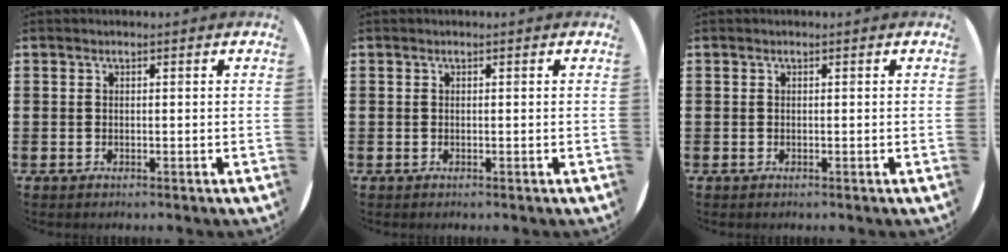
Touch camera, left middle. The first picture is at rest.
{"total": 0.0}
{"total": 0.0}